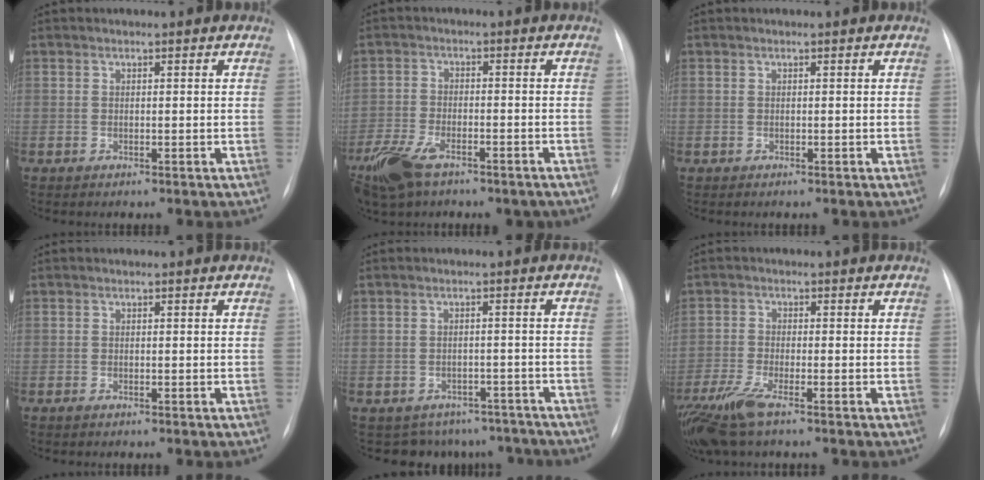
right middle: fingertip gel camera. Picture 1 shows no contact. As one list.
[{"total": 11.7, "force": [-7.9, 5.3, 6.9], "torque": [-0.148, -0.005, -0.126]}, {"total": 0.0}, {"total": 0.5, "force": [-0.4, 0.1, 0.3], "torque": [-0.009, -0.001, -0.008]}, {"total": 8.8, "force": [-7.5, 4.6, 0.1], "torque": [0.010, 0.023, -0.080]}, {"total": 7.7, "force": [-5.2, 1.2, 5.5], "torque": [-0.121, -0.018, -0.101]}]